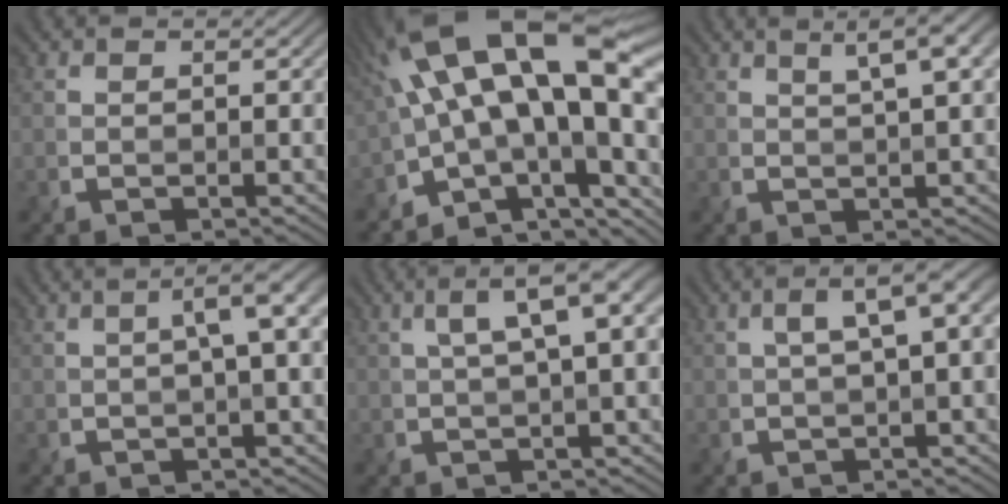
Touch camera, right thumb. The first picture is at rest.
{"total": 18.3, "force": [-0.6, 7.7, 16.6], "torque": [-0.233, 0.017, -0.007]}
{"total": 5.5, "force": [2.7, 0.9, 4.6], "torque": [-0.074, 0.014, 0.050]}
{"total": 3.6, "force": [0.2, 0.8, 3.5], "torque": [-0.049, 0.018, -0.001]}
{"total": 6.4, "force": [1.2, 1.6, 6.0], "torque": [-0.082, 0.026, 0.016]}
{"total": 4.6, "force": [0.4, 1.3, 4.4], "torque": [-0.062, 0.017, 0.006]}